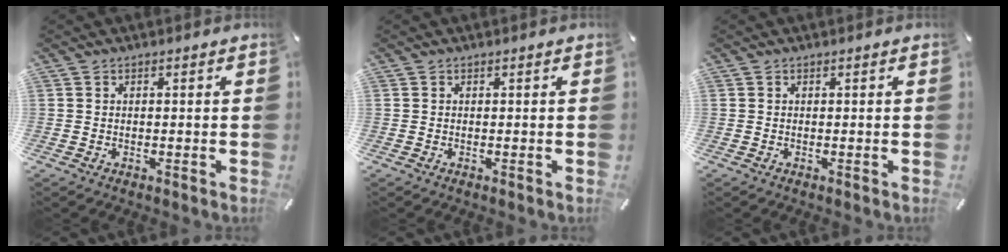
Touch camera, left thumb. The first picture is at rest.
{"total": 0.0}
{"total": 0.0}